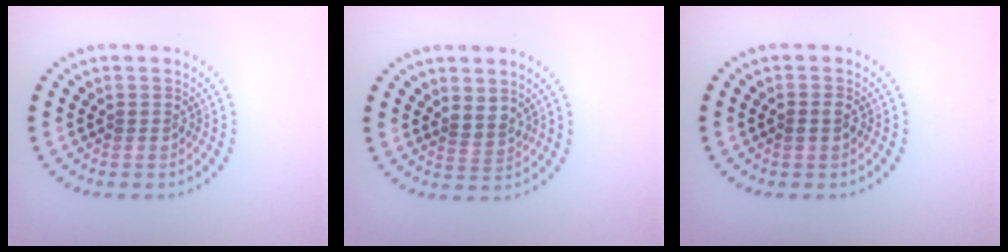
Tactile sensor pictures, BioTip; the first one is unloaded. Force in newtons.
{"total": 1.4, "press": 0.9, "slide": 1.0}
{"total": 0.9, "press": 0.8, "slide": 0.1}